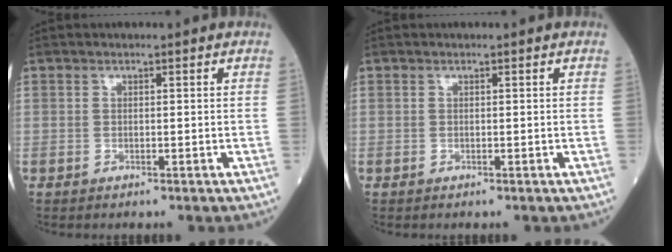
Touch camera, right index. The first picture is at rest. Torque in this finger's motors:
{"motor_torque": [0.00, 0.00, 0.00, 0.00]}